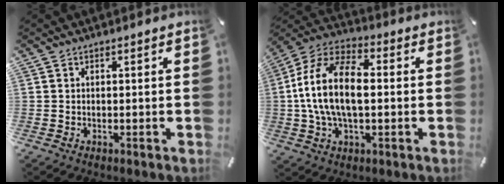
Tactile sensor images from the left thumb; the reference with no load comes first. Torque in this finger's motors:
{"motor_torque": [0.94, 1.70, 1.50, -0.52, 0.74]}